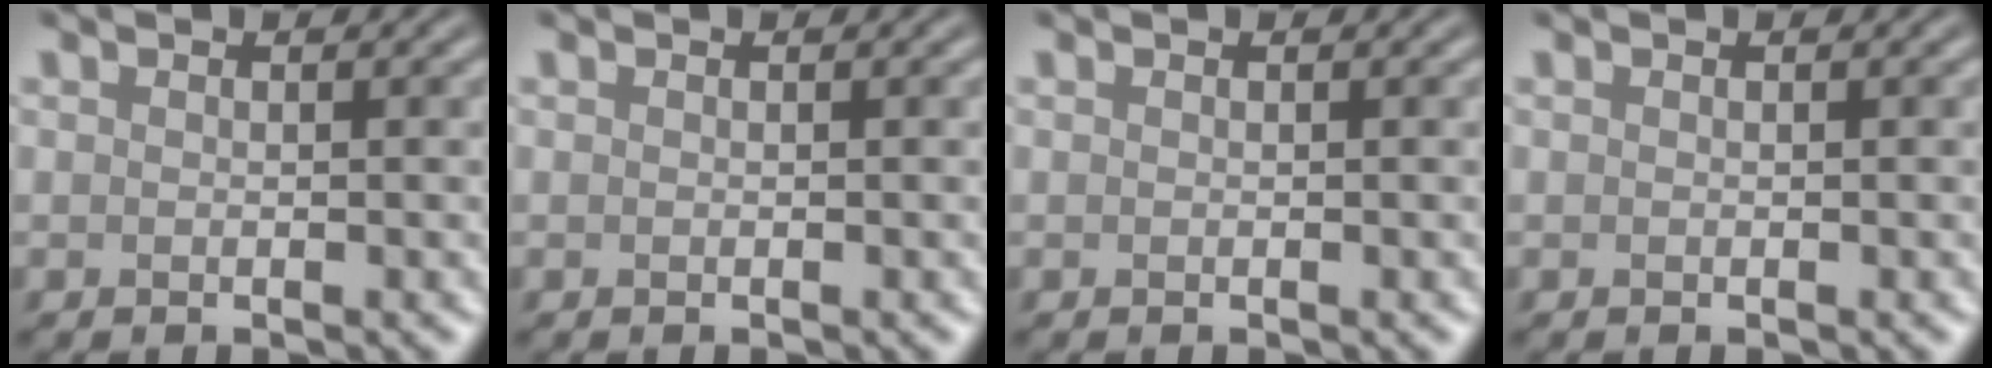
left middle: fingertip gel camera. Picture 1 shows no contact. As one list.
[{"total": 0.0}, {"total": 0.0}, {"total": 0.0}]